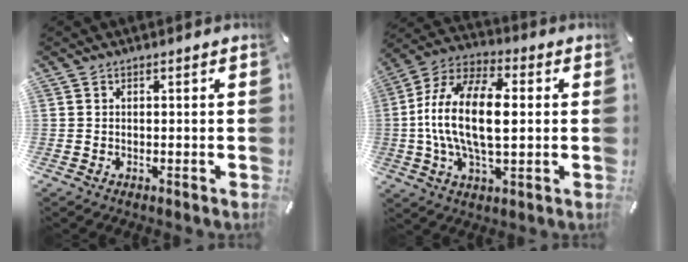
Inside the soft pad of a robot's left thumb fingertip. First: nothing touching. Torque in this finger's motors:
{"motor_torque": [-0.09, 2.19, 1.81, -0.96, 0.77]}